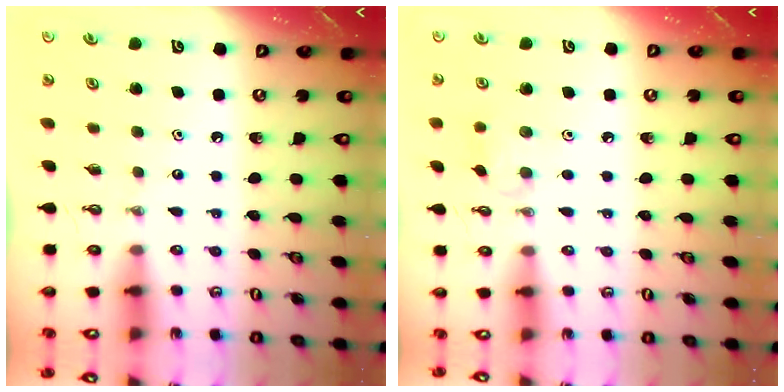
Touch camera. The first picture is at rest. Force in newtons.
{"total": 5.8, "press": 5.7, "slide": 1.1}